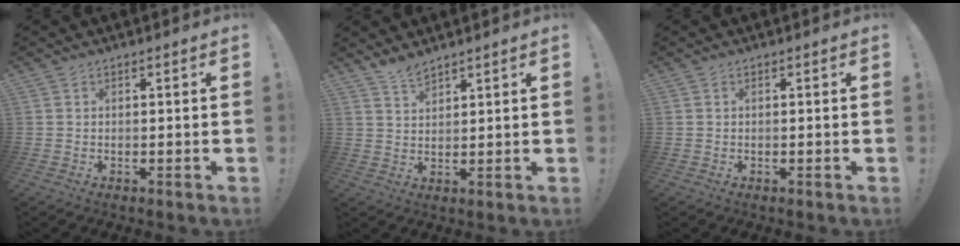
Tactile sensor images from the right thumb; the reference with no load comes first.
{"total": 4.3, "force": [3.9, 0.9, 1.5], "torque": [-0.020, -0.028, 0.070]}
{"total": 0.0}